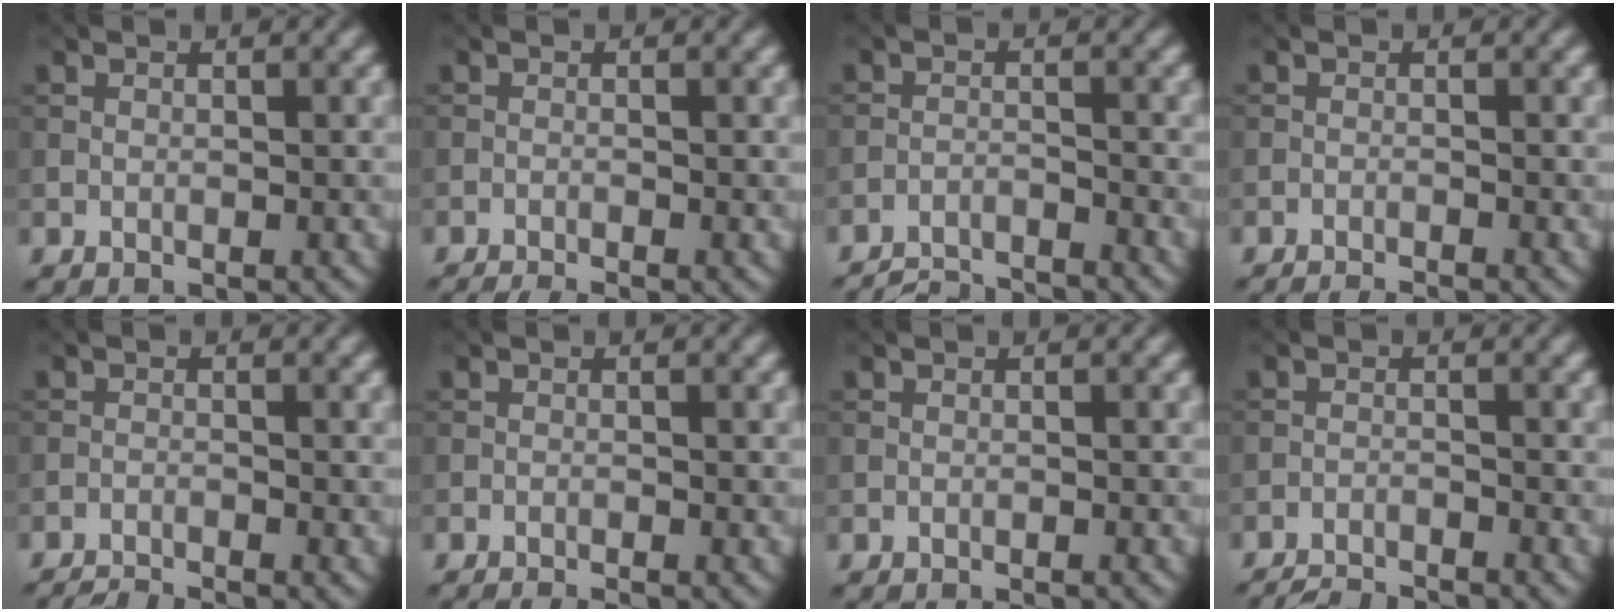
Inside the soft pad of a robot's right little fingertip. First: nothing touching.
{"total": 2.2, "force": [-1.9, 0.2, 1.2], "torque": [-0.023, -0.003, -0.039]}
{"total": 7.0, "force": [-6.8, 0.9, 1.5], "torque": [-0.031, -0.013, -0.110]}
{"total": 2.1, "force": [-1.9, 0.2, 0.9], "torque": [-0.017, 0.001, -0.035]}
{"total": 2.9, "force": [-2.7, 0.2, 1.0], "torque": [-0.020, -0.010, -0.054]}
{"total": 1.4, "force": [-1.2, 0.2, 0.8], "torque": [-0.007, 0.000, -0.022]}
{"total": 0.7, "force": [-0.6, 0.1, 0.4], "torque": [0.002, 0.001, -0.011]}
{"total": 5.0, "force": [-4.8, 0.6, 1.3], "torque": [-0.026, -0.016, -0.080]}